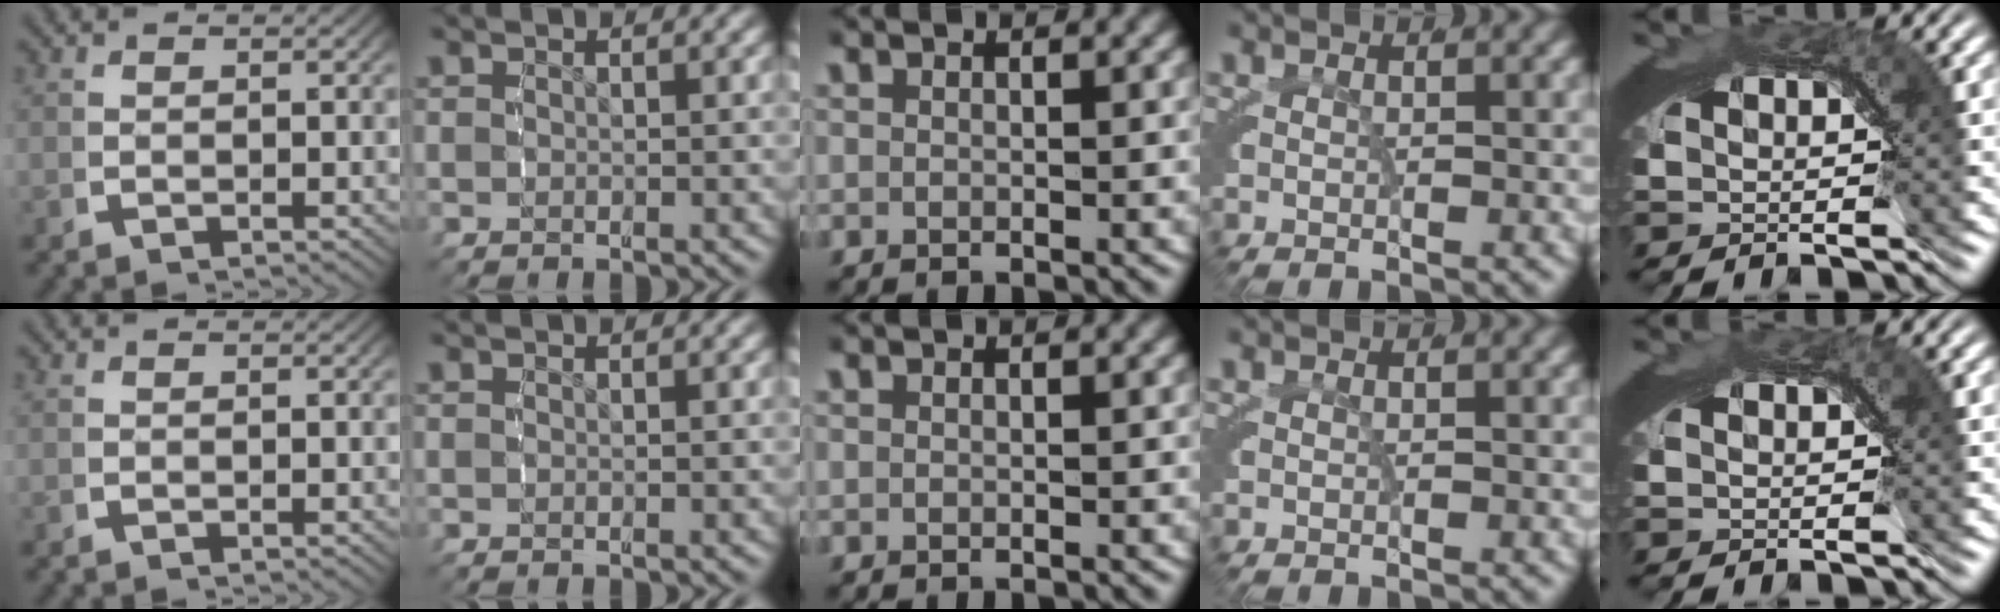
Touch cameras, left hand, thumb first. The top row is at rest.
{}